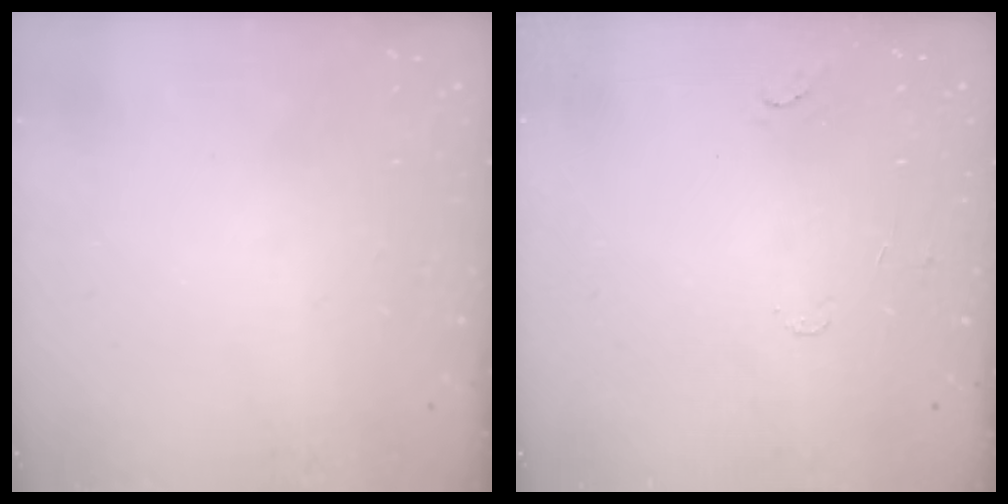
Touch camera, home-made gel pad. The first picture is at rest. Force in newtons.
{"total": 5.0, "press": 5.0, "slide": 0.5}